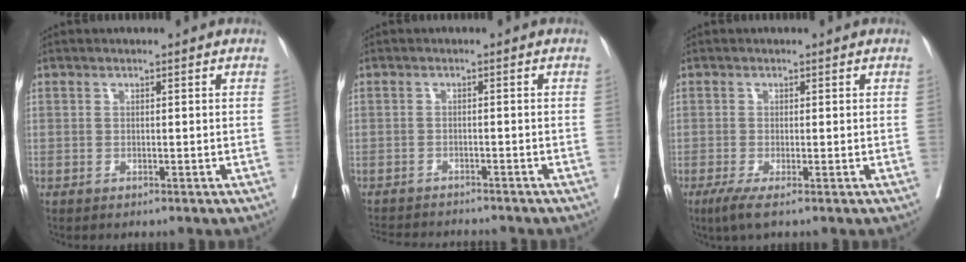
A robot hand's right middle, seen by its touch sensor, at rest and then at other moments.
{"total": 9.1, "force": [-8.6, 1.0, 2.6], "torque": [-0.040, -0.004, -0.122]}
{"total": 2.7, "force": [-1.5, -0.1, 2.3], "torque": [-0.044, -0.012, -0.030]}